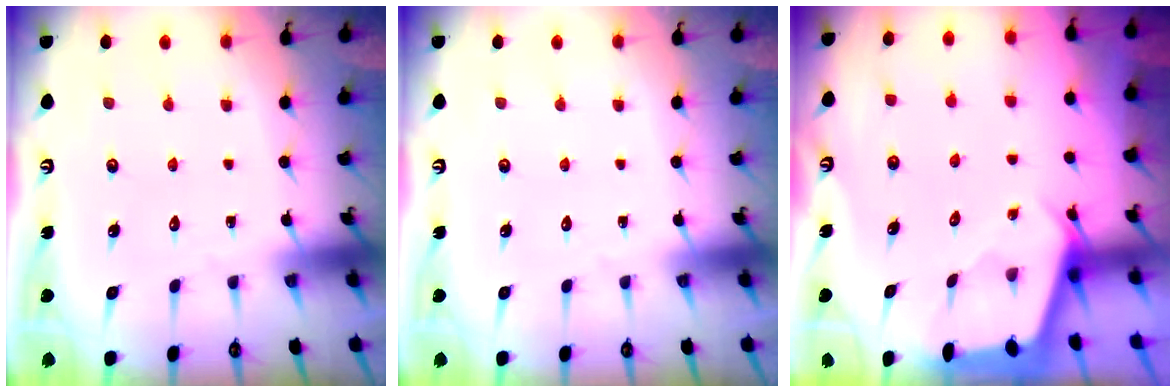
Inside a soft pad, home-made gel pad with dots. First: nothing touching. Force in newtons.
{"total": 0.0}
{"total": 2.5, "press": 2.5, "slide": 0.3}